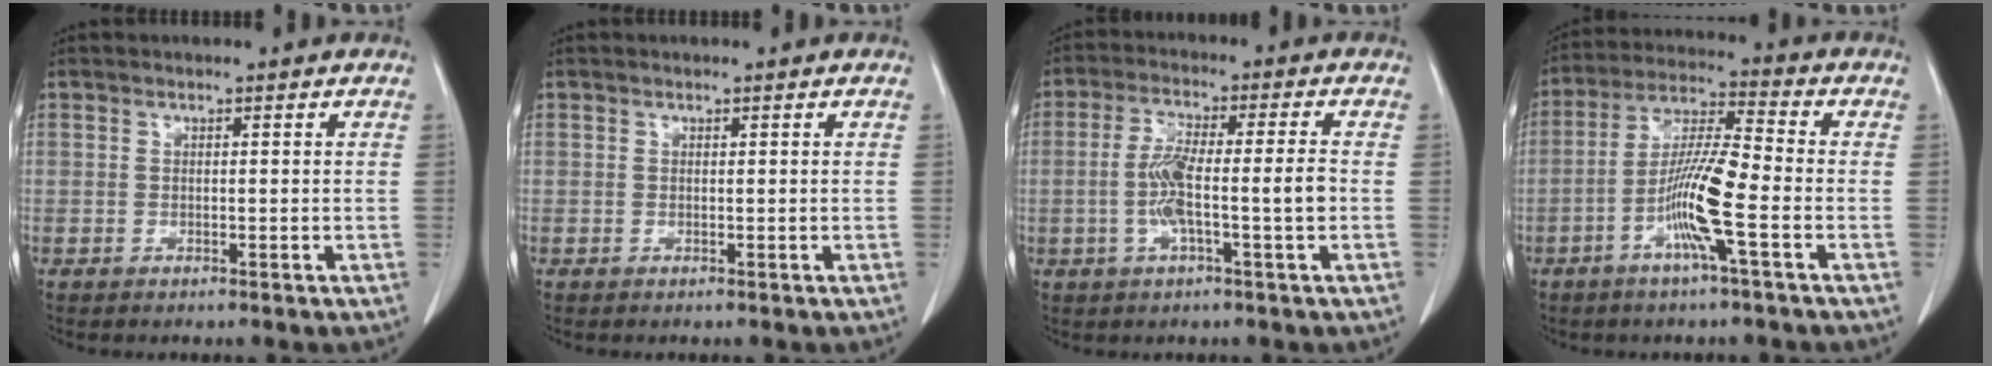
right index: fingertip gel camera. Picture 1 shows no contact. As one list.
[{"total": 0.0}, {"total": 8.0, "force": [-1.4, 0.6, 7.9], "torque": [-0.155, 0.011, -0.027]}, {"total": 11.5, "force": [-4.0, 0.2, 10.8], "torque": [-0.212, 0.001, -0.084]}]